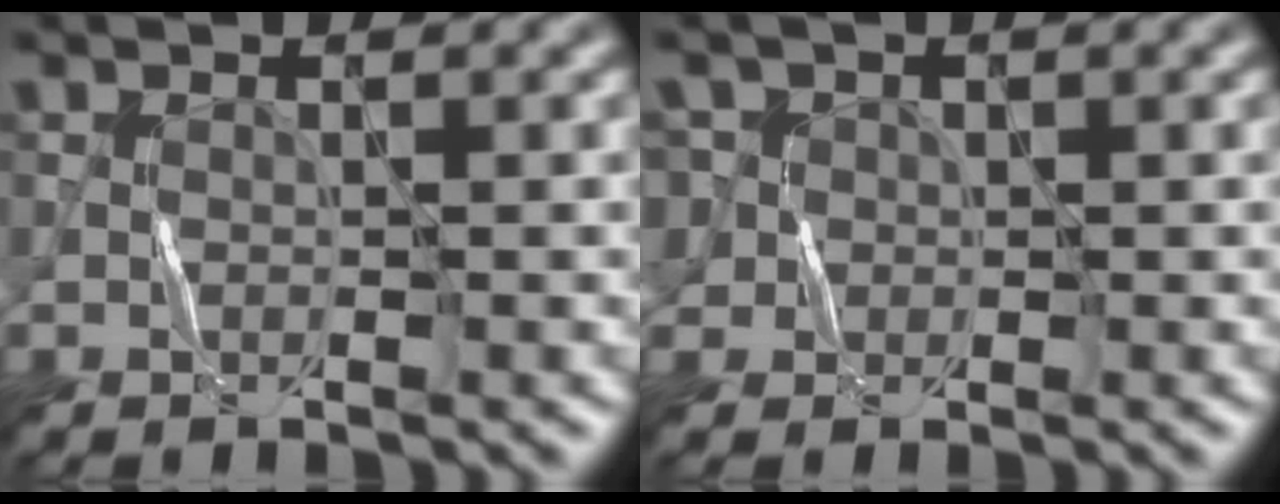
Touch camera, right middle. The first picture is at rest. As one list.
[{"total": 3.9, "force": [1.2, 3.5, 1.3], "torque": [-0.029, 0.021, 0.009]}]